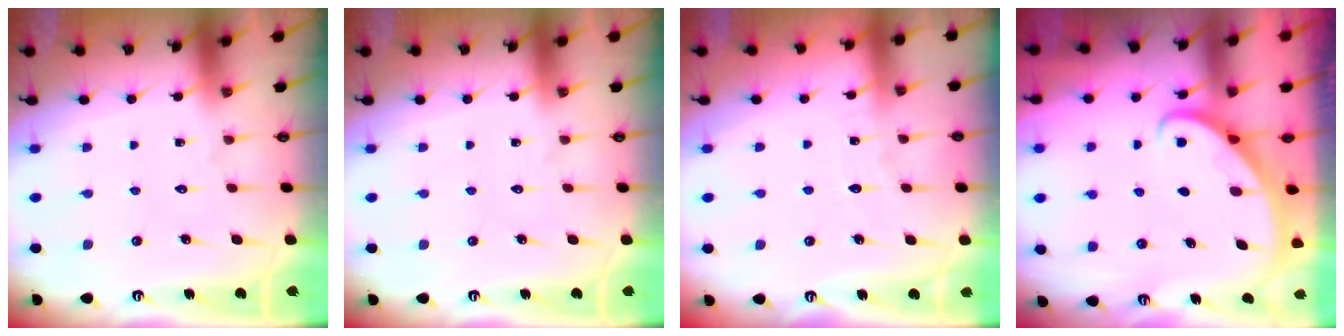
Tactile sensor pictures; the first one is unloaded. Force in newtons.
{"total": 0.0}
{"total": 3.0, "press": 3.0, "slide": 0.3}
{"total": 2.7, "press": 2.7, "slide": 0.2}